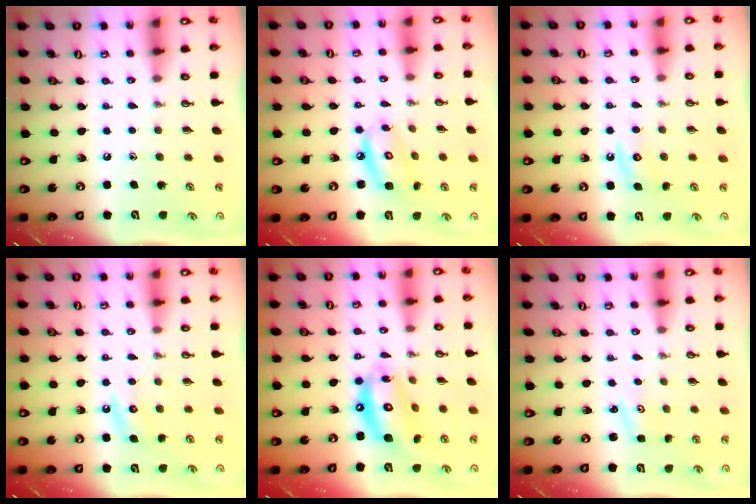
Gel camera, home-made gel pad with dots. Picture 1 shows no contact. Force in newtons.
{"total": 8.3, "press": 8.3, "slide": 0.7}
{"total": 4.6, "press": 4.6, "slide": 0.5}
{"total": 4.3, "press": 4.2, "slide": 0.5}
{"total": 13.6, "press": 13.6, "slide": 1.2}
{"total": 1.3, "press": 1.3, "slide": 0.2}